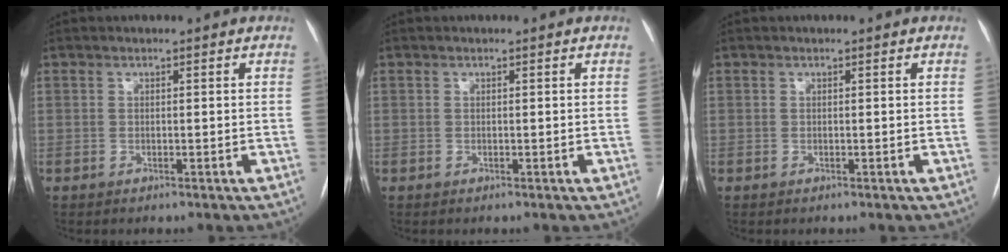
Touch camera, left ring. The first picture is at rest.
{"total": 0.0}
{"total": 0.0}